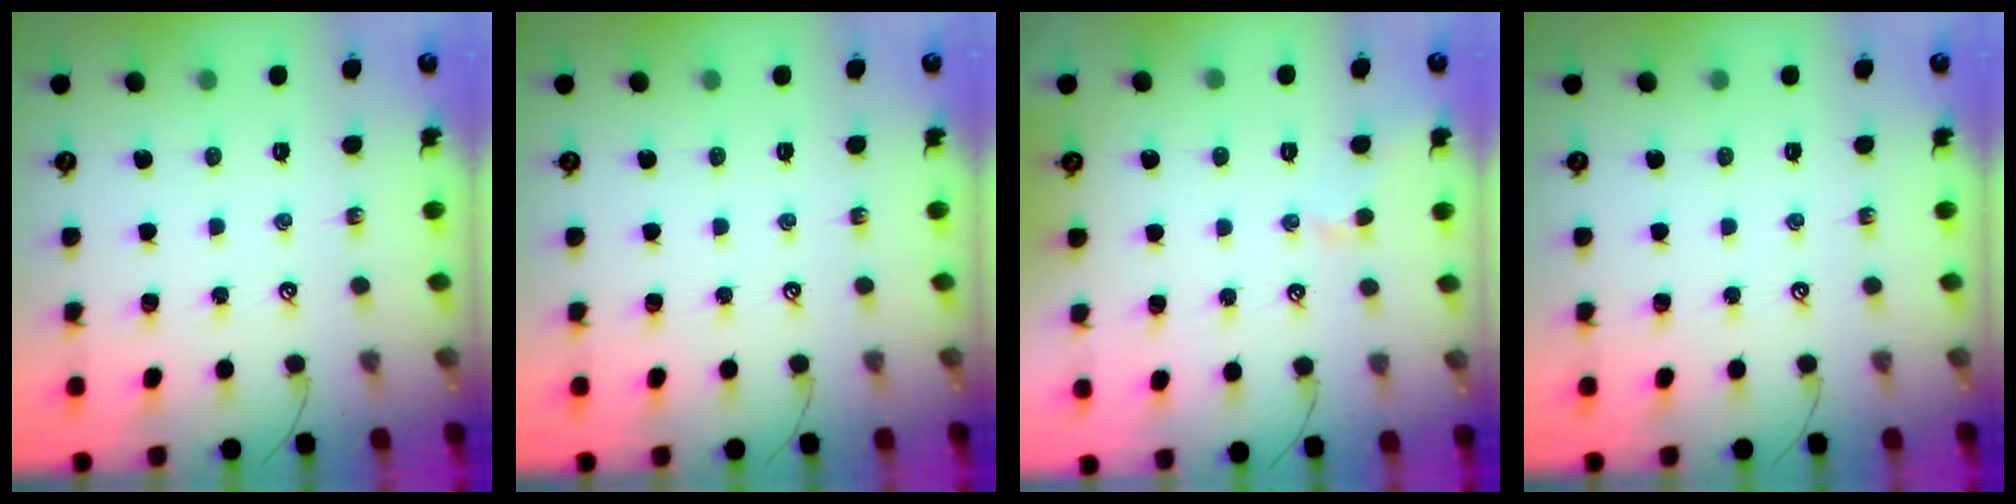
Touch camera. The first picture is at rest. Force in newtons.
{"total": 0.0}
{"total": 0.9, "press": 0.7, "slide": 0.6}
{"total": 0.0}